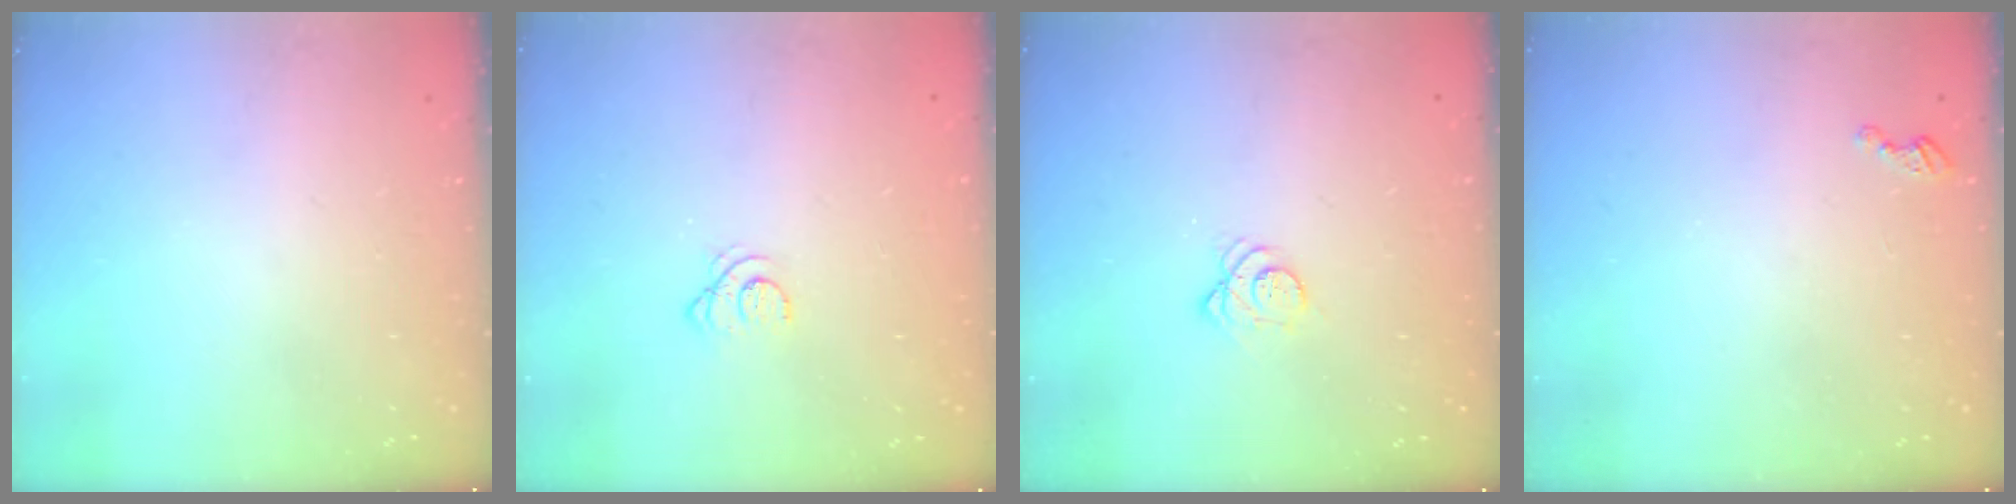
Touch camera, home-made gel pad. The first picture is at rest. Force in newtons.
{"total": 2.1, "press": 2.1, "slide": 0.3}
{"total": 4.3, "press": 4.3, "slide": 0.3}
{"total": 2.8, "press": 2.8, "slide": 0.4}